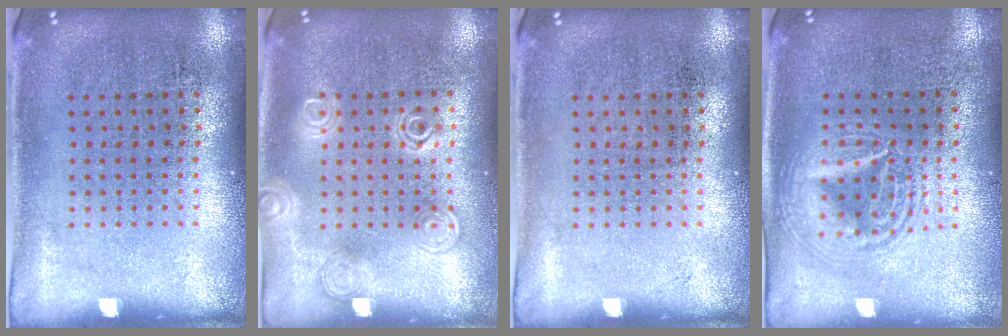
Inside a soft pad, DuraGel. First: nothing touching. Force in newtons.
{"total": 1.0, "press": 1.0, "slide": 0.1}
{"total": 0.0}
{"total": 2.8, "press": 2.8, "slide": 0.4}